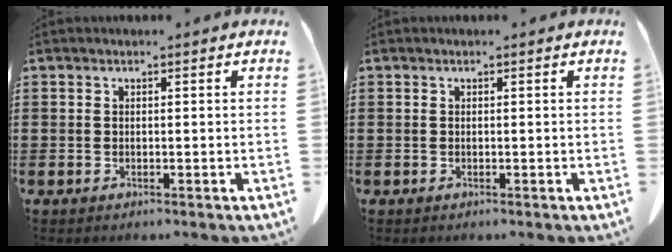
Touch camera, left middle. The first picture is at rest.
{"total": 0.0}